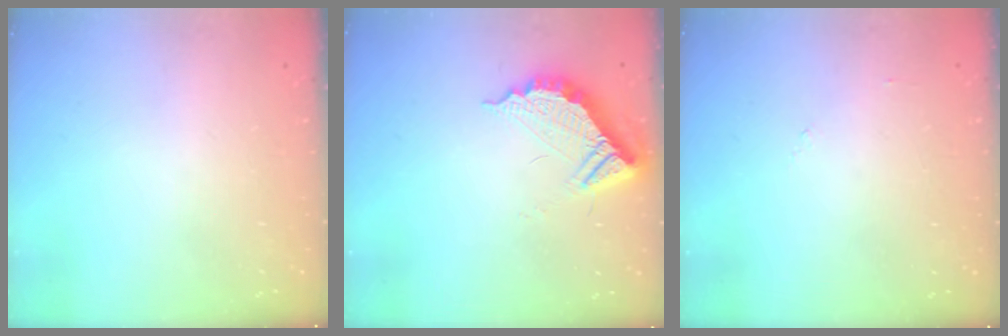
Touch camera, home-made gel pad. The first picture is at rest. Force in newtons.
{"total": 11.4, "press": 11.3, "slide": 0.9}
{"total": 7.1, "press": 7.1, "slide": 0.5}